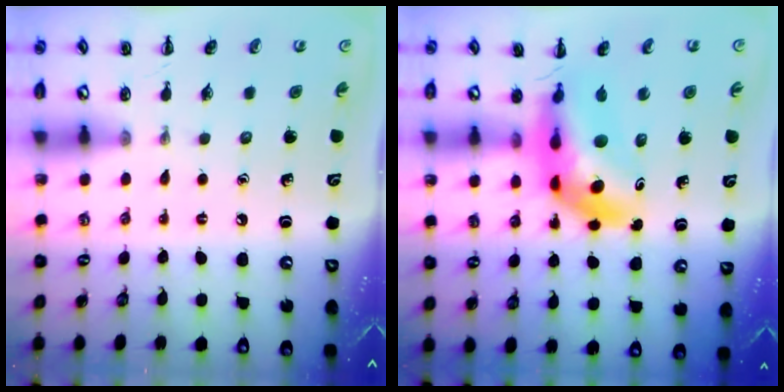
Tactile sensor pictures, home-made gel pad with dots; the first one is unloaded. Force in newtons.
{"total": 11.6, "press": 11.1, "slide": 3.3}